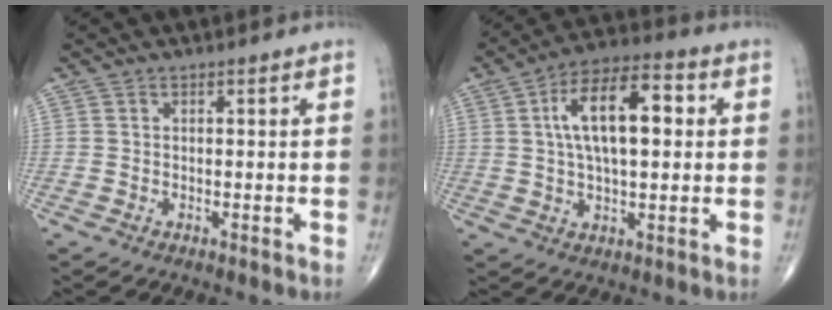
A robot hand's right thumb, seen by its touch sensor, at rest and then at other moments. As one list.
[{"total": 14.7, "force": [2.6, 6.7, 12.8], "torque": [-0.209, 0.018, 0.039]}]